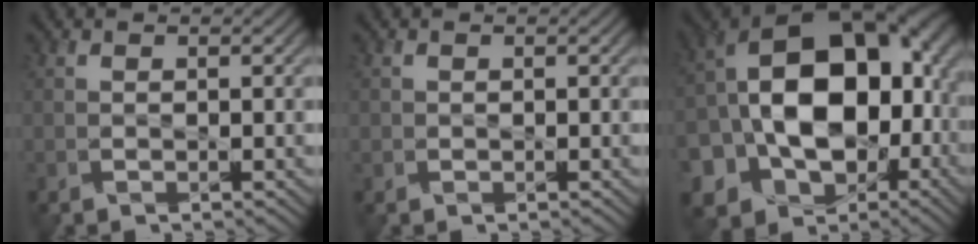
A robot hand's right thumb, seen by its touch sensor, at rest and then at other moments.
{"total": 0.6, "force": [0.0, 0.6, 0.0], "torque": [0.002, -0.005, -0.002]}
{"total": 21.8, "force": [-3.5, 15.6, 14.9], "torque": [-0.272, -0.012, -0.077]}